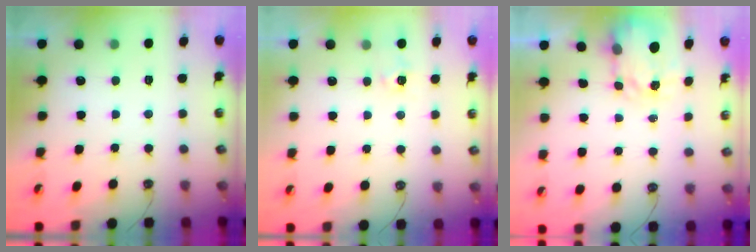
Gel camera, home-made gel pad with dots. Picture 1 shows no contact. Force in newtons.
{"total": 3.5, "press": 3.5, "slide": 0.5}
{"total": 3.5, "press": 3.4, "slide": 0.6}